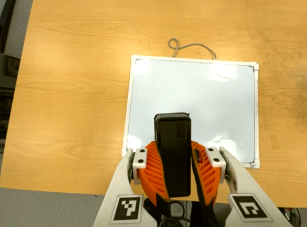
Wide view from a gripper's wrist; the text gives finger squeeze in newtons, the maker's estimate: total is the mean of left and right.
{"total": 11.5, "left": 8.2, "right": 14.7}